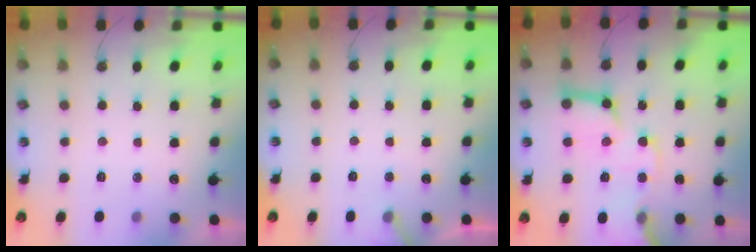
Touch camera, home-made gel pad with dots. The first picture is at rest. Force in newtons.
{"total": 5.1, "press": 5.0, "slide": 0.2}
{"total": 18.9, "press": 18.7, "slide": 2.5}